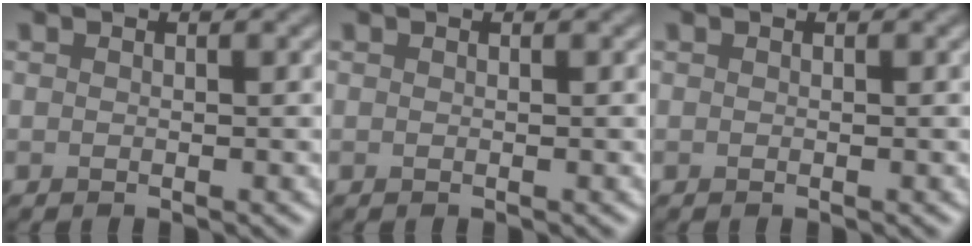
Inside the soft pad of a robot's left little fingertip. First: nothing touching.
{"total": 0.0}
{"total": 0.0}